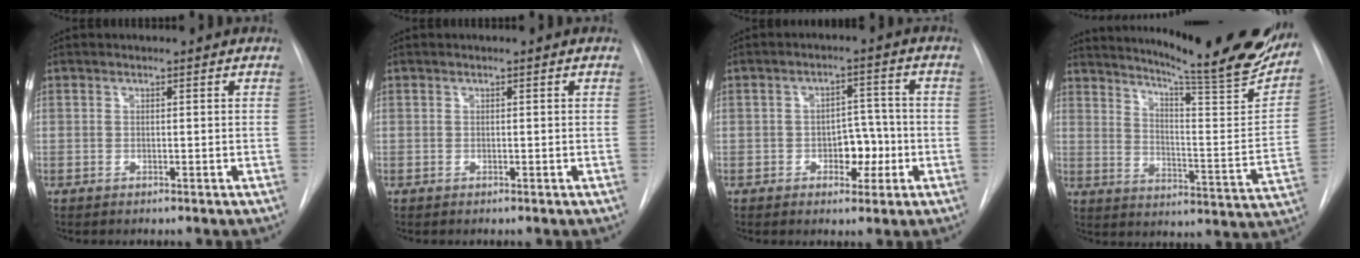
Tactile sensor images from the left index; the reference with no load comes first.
{"total": 0.0}
{"total": 5.4, "force": [-1.7, 3.2, 3.9], "torque": [-0.047, 0.013, -0.021]}
{"total": 25.8, "force": [22.1, 1.9, 13.1], "torque": [-0.202, -0.077, 0.287]}